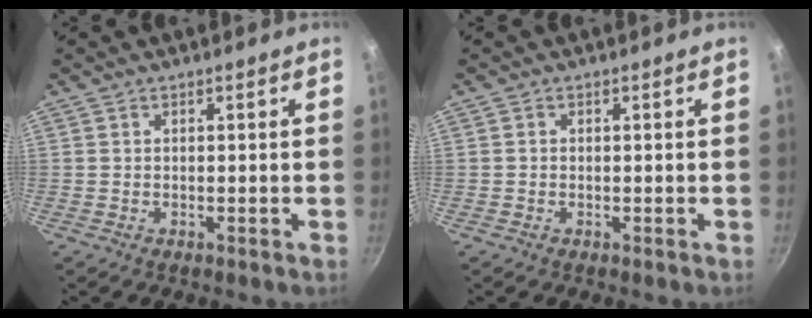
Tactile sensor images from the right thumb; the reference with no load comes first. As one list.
[{"total": 0.0}]